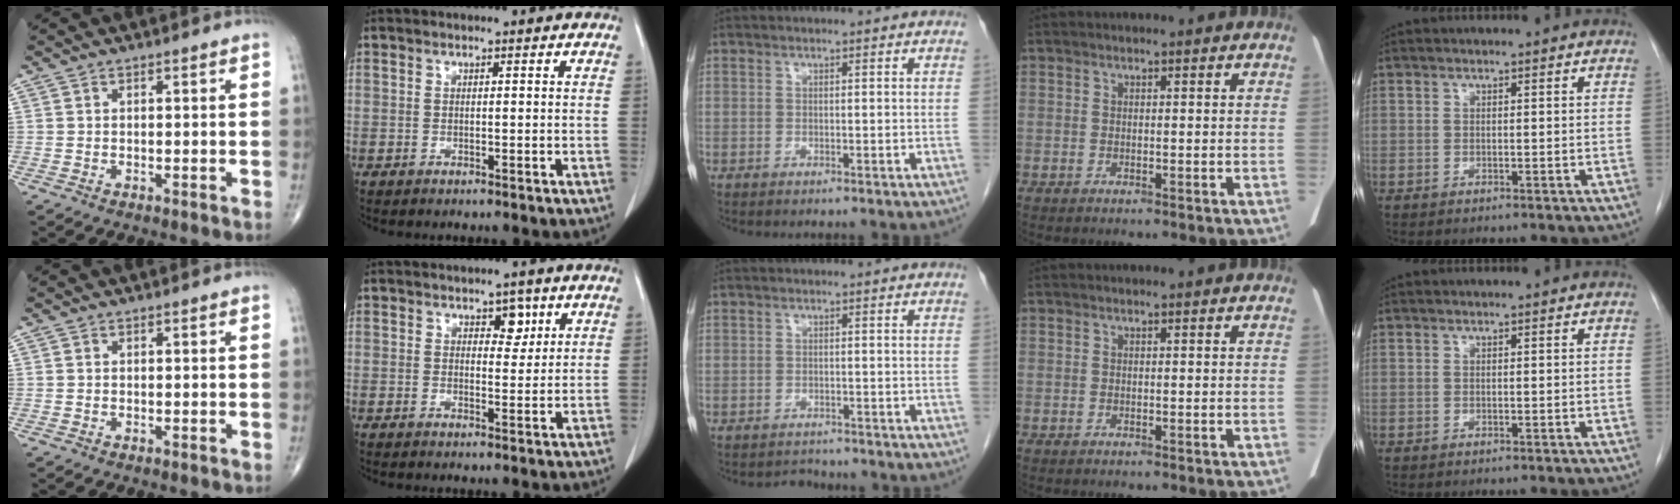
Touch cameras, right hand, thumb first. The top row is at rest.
{"index": {"total": 2.9, "force": [1.5, 1.7, 1.8], "torque": [-0.017, 0.001, 0.024]}, "middle": {"total": 1.8, "force": [-1.6, 0.6, -0.4], "torque": [0.002, -0.005, -0.025]}}